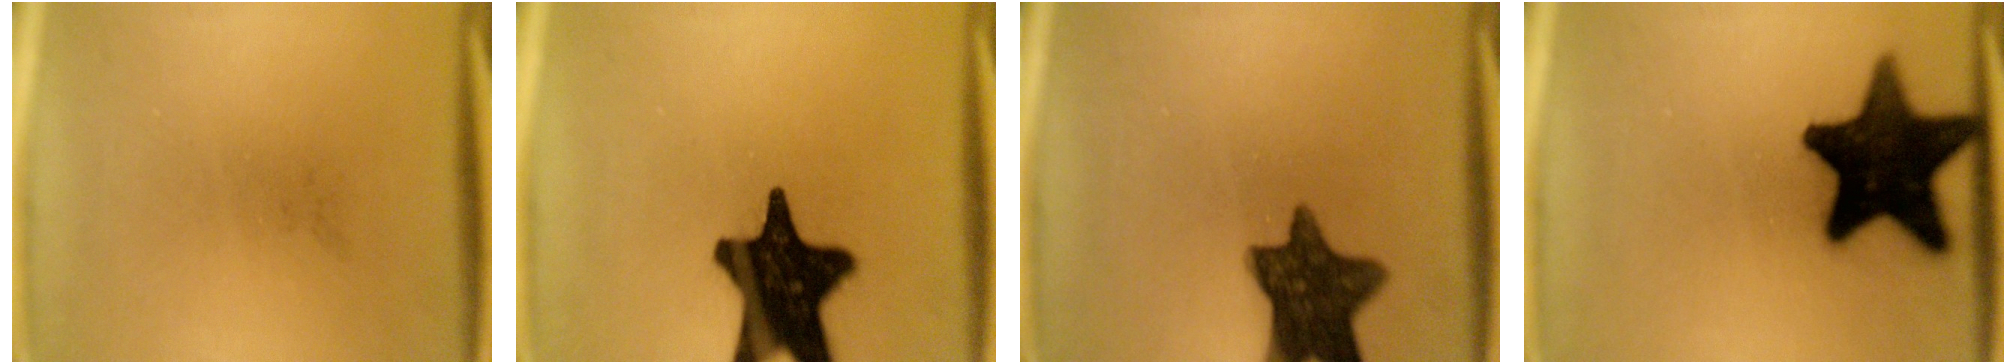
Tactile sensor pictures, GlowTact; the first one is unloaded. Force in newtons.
{"total": 19.5}
{"total": 11.9}
{"total": 19.8}